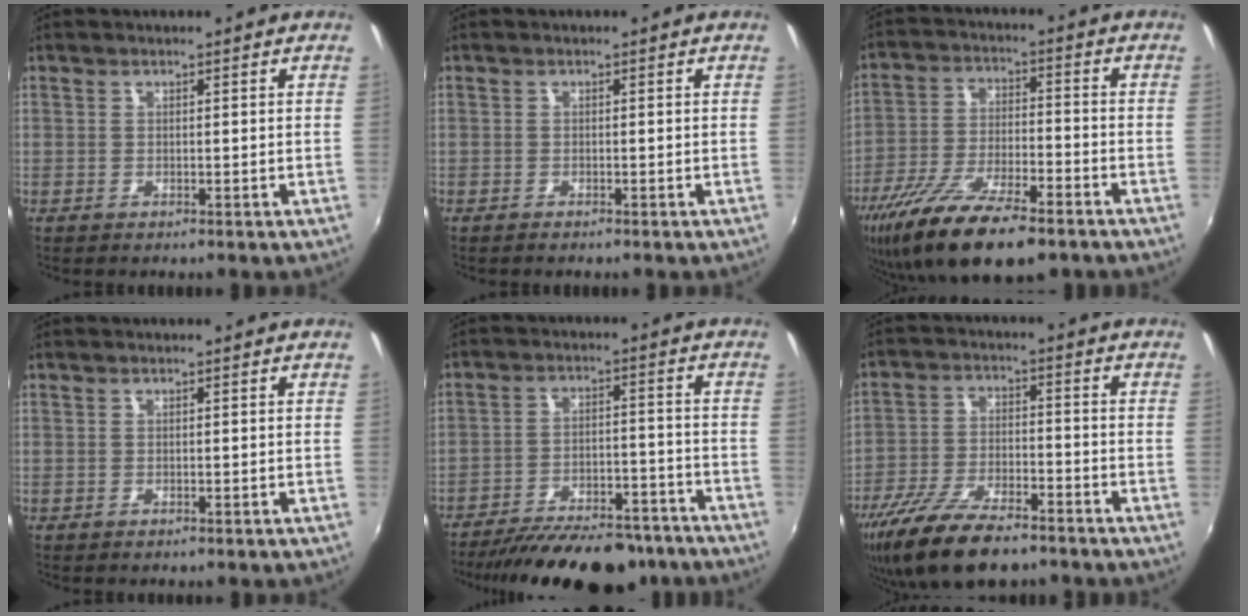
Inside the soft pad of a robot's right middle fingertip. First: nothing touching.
{"total": 0.7, "force": [-0.6, 0.2, 0.2], "torque": [-0.007, -0.003, -0.013]}
{"total": 18.2, "force": [-12.7, 5.4, 11.9], "torque": [-0.240, -0.044, -0.224]}
{"total": 0.0}
{"total": 21.6, "force": [-18.2, 6.8, 9.3], "torque": [-0.174, -0.005, -0.247]}
{"total": 16.2, "force": [-11.8, 5.5, 9.5], "torque": [-0.204, -0.034, -0.211]}